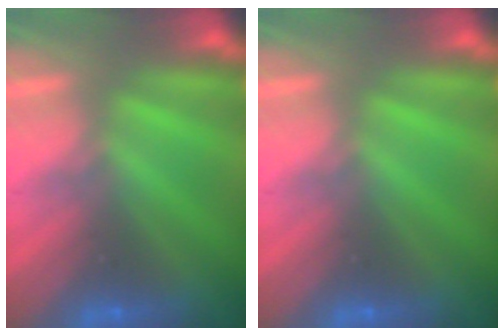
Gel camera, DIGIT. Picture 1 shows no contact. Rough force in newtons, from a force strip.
{"total": 0.0}